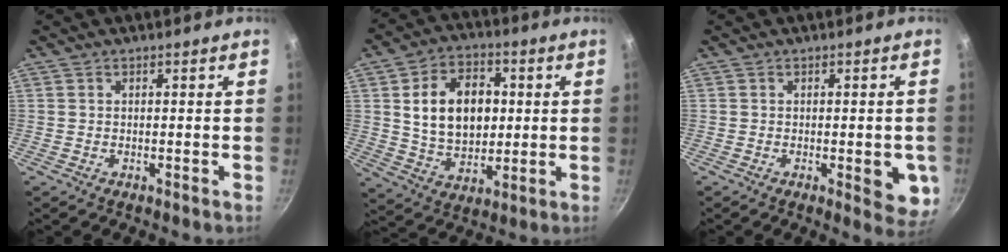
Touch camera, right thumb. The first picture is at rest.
{"total": 15.4, "force": [2.3, 10.9, 10.7], "torque": [-0.147, 0.000, 0.042]}
{"total": 7.1, "force": [-1.4, 2.8, 6.3], "torque": [-0.053, -0.002, -0.016]}